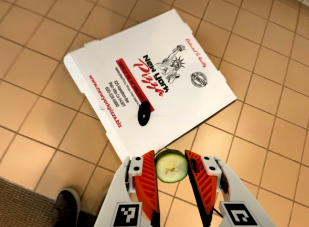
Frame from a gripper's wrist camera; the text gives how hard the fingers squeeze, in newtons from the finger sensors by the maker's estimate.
{"total": 7.5, "left": 7.3, "right": 7.7}